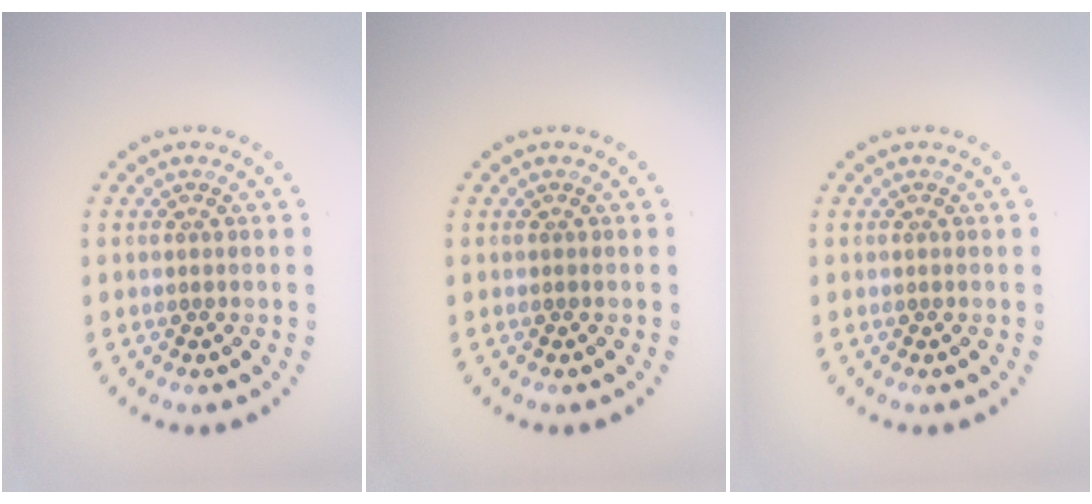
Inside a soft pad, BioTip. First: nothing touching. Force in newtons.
{"total": 0.0}
{"total": 0.0}